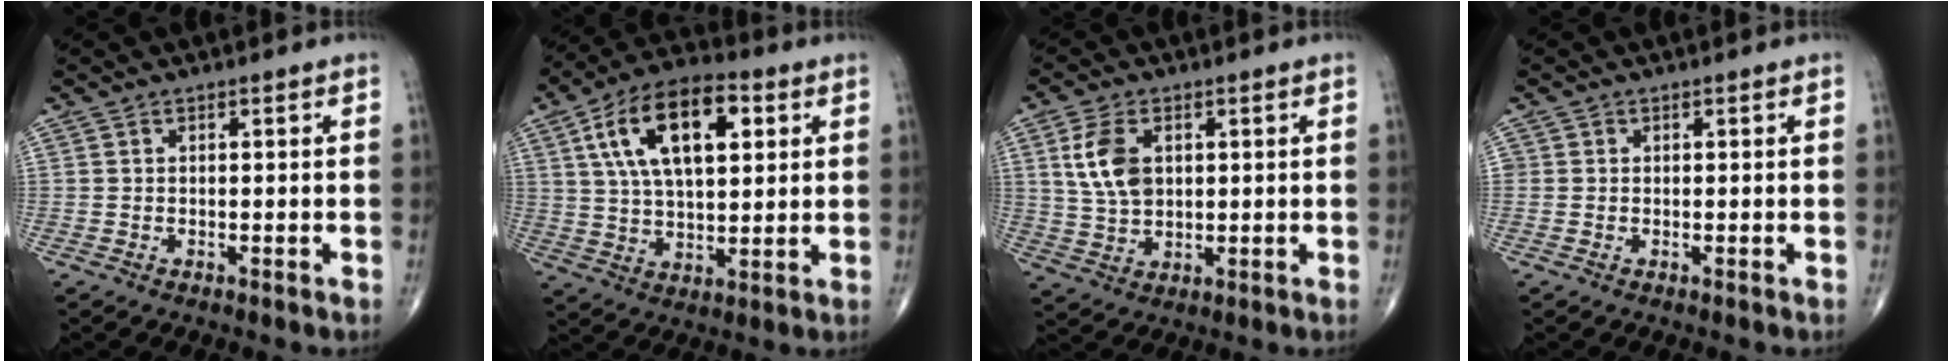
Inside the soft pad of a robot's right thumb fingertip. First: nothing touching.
{"total": 17.8, "force": [5.8, 8.9, 14.3], "torque": [-0.233, 0.004, 0.096]}
{"total": 8.3, "force": [2.2, 5.3, 6.1], "torque": [-0.115, -0.005, 0.048]}
{"total": 0.7, "force": [0.0, 0.7, 0.1], "torque": [0.005, 0.003, -0.001]}